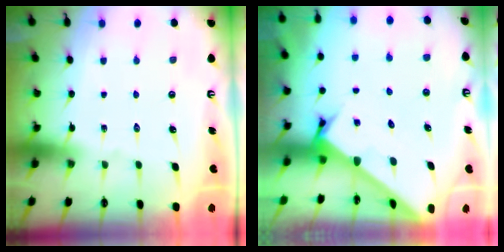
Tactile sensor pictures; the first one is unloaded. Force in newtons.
{"total": 2.4, "press": 2.4, "slide": 0.2}